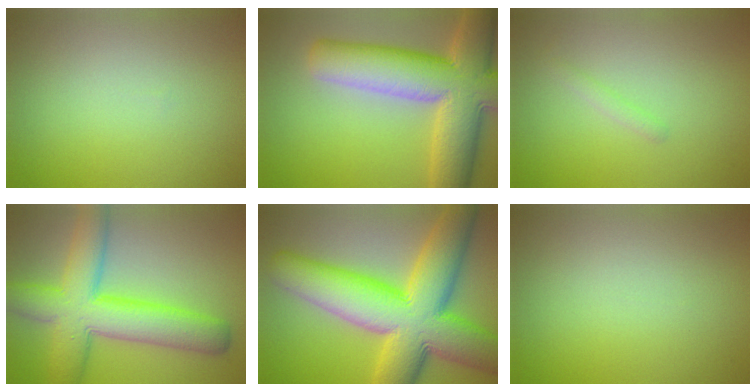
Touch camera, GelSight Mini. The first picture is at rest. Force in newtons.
{"total": 12.0, "press": 12.0, "slide": 0.7}
{"total": 0.9, "press": 0.9, "slide": 0.0}
{"total": 9.7, "press": 9.7, "slide": 0.2}
{"total": 15.1, "press": 15.1, "slide": 0.7}
{"total": 0.0}